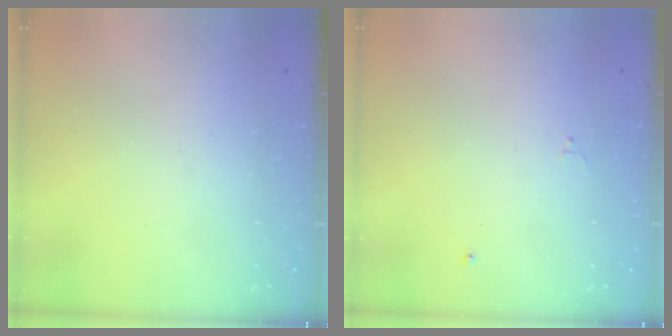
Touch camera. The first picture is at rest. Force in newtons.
{"total": 0.0}